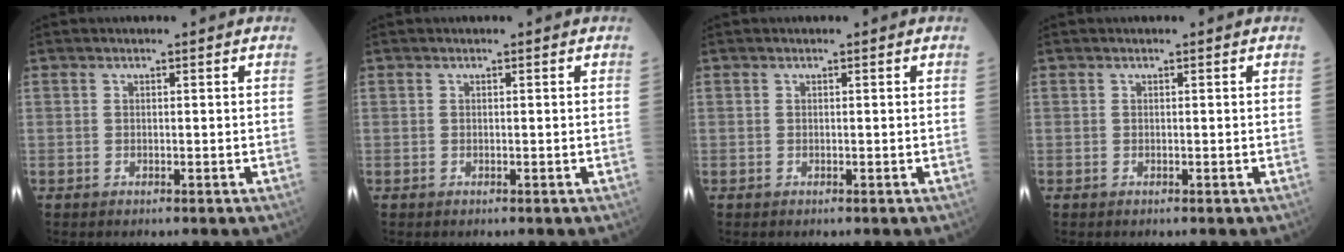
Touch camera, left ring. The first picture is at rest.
{"total": 0.0}
{"total": 0.0}
{"total": 0.0}